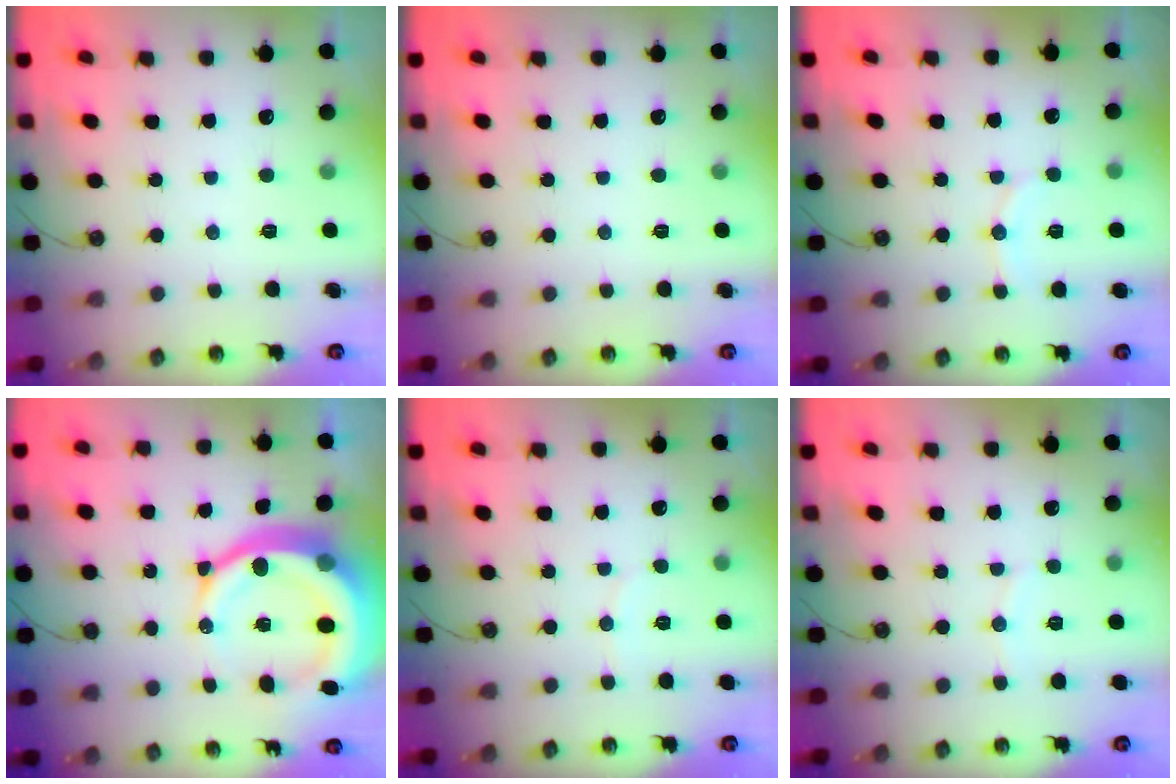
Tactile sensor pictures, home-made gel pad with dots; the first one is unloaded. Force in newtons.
{"total": 0.0}
{"total": 7.2, "press": 6.7, "slide": 2.6}
{"total": 19.8, "press": 19.6, "slide": 2.3}
{"total": 2.3, "press": 2.3, "slide": 0.3}
{"total": 3.6, "press": 3.6, "slide": 0.6}